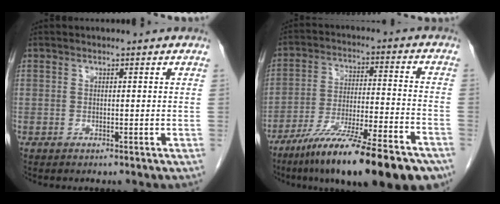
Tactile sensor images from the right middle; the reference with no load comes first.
{"total": 20.7, "force": [-15.1, 2.2, 14.1], "torque": [-0.181, -0.025, -0.245]}